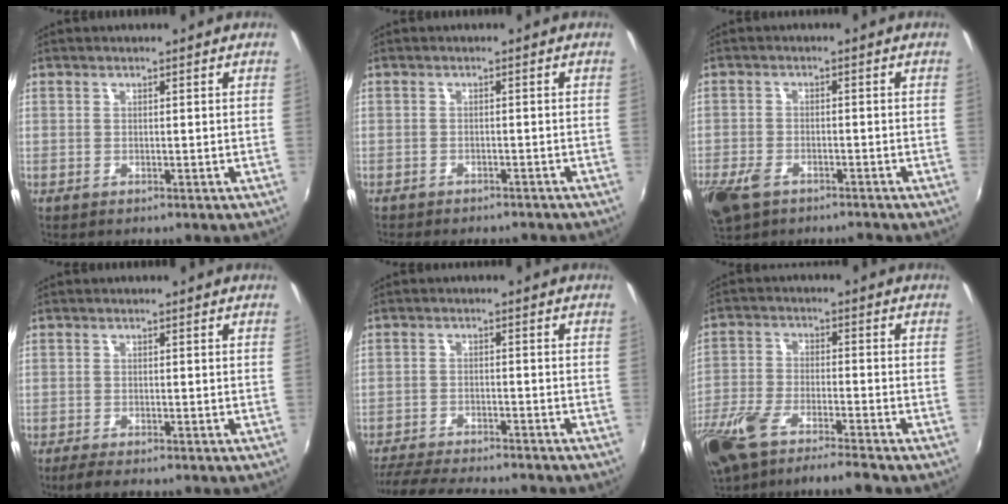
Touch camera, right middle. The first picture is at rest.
{"total": 5.9, "force": [-5.2, 1.6, 2.2], "torque": [-0.055, -0.011, -0.074]}
{"total": 7.3, "force": [-4.9, 3.4, 4.1], "torque": [-0.113, -0.021, -0.096]}
{"total": 3.3, "force": [-2.6, 0.5, 1.9], "torque": [-0.046, -0.014, -0.046]}
{"total": 12.7, "force": [-11.4, 1.7, 5.3], "torque": [-0.122, -0.026, -0.182]}
{"total": 13.4, "force": [-10.4, 2.4, 8.2], "torque": [-0.192, -0.038, -0.193]}